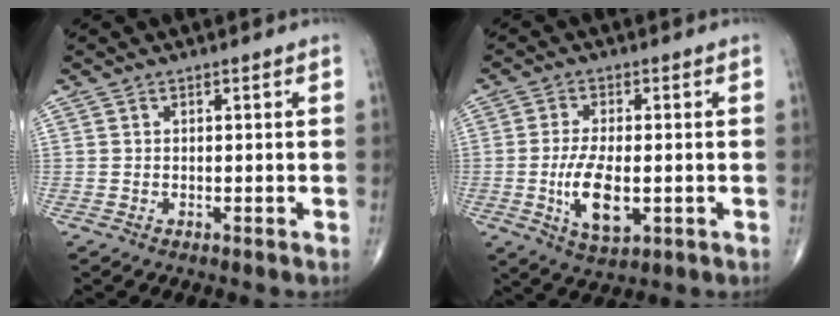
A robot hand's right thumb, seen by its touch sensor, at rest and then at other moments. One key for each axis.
{"total": 9.0, "fx": -1.6, "fy": 3.9, "fz": 7.9, "tx": -0.145, "ty": -0.007, "tz": -0.023}